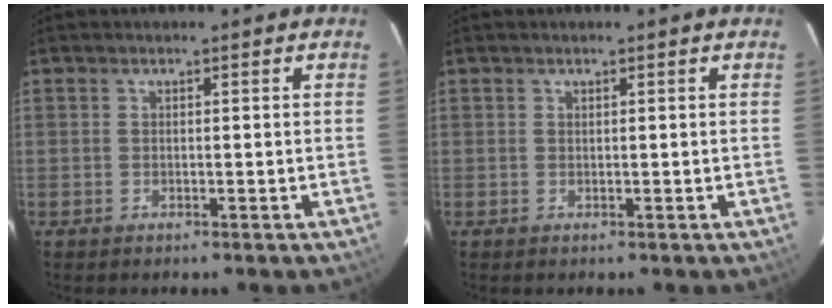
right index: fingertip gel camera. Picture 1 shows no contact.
{"total": 0.0}